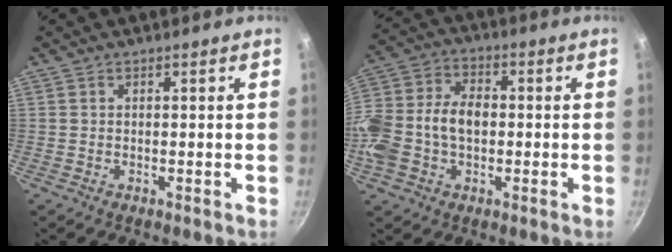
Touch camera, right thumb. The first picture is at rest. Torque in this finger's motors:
{"motor_torque": [0.31, 0.31, 0.13, -0.07, 0.35]}